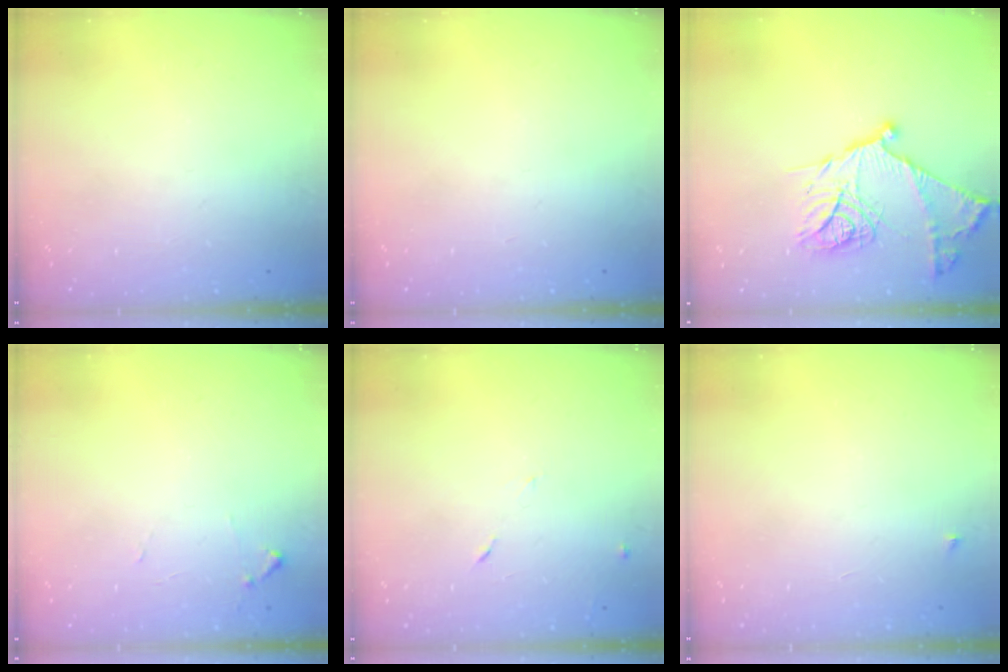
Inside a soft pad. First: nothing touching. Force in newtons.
{"total": 0.0}
{"total": 18.1, "press": 18.0, "slide": 1.6}
{"total": 5.8, "press": 5.7, "slide": 0.4}
{"total": 6.7, "press": 6.7, "slide": 0.8}
{"total": 2.5, "press": 2.4, "slide": 0.4}